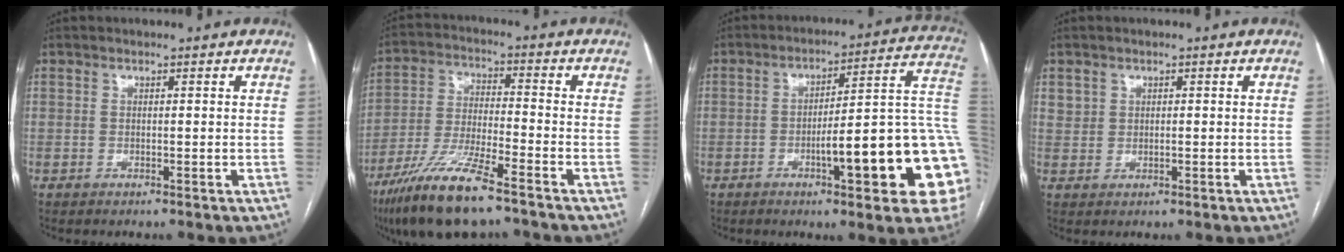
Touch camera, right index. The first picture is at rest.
{"total": 13.3, "force": [-9.1, 1.8, 9.5], "torque": [-0.190, -0.029, -0.167]}
{"total": 20.3, "force": [-4.6, 3.0, 19.5], "torque": [-0.167, 0.029, -0.053]}
{"total": 1.8, "force": [0.8, 1.6, 0.3], "torque": [0.003, 0.005, 0.013]}